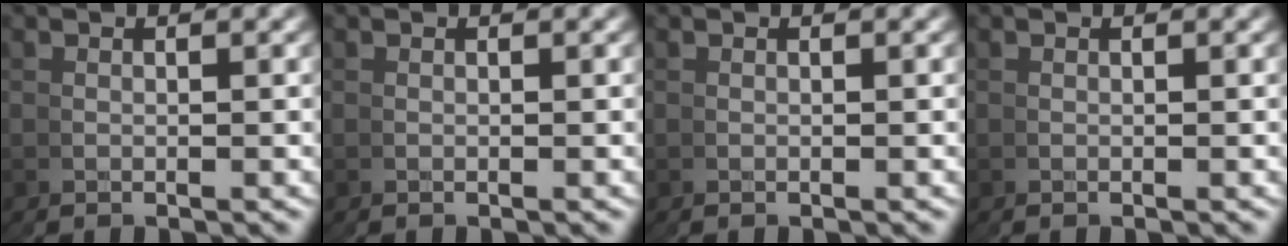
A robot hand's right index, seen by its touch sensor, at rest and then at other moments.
{"total": 0.0}
{"total": 0.0}
{"total": 0.0}